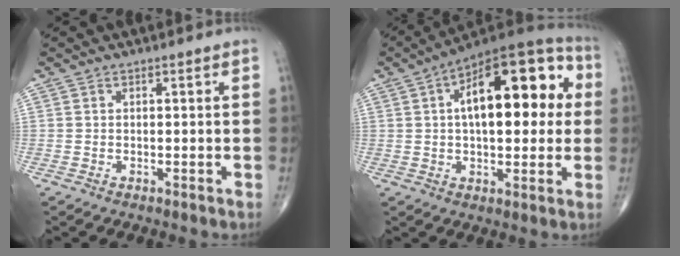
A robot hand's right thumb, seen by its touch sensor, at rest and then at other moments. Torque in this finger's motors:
{"motor_torque": [-0.32, 3.36, 1.80, 0.96, 0.15]}